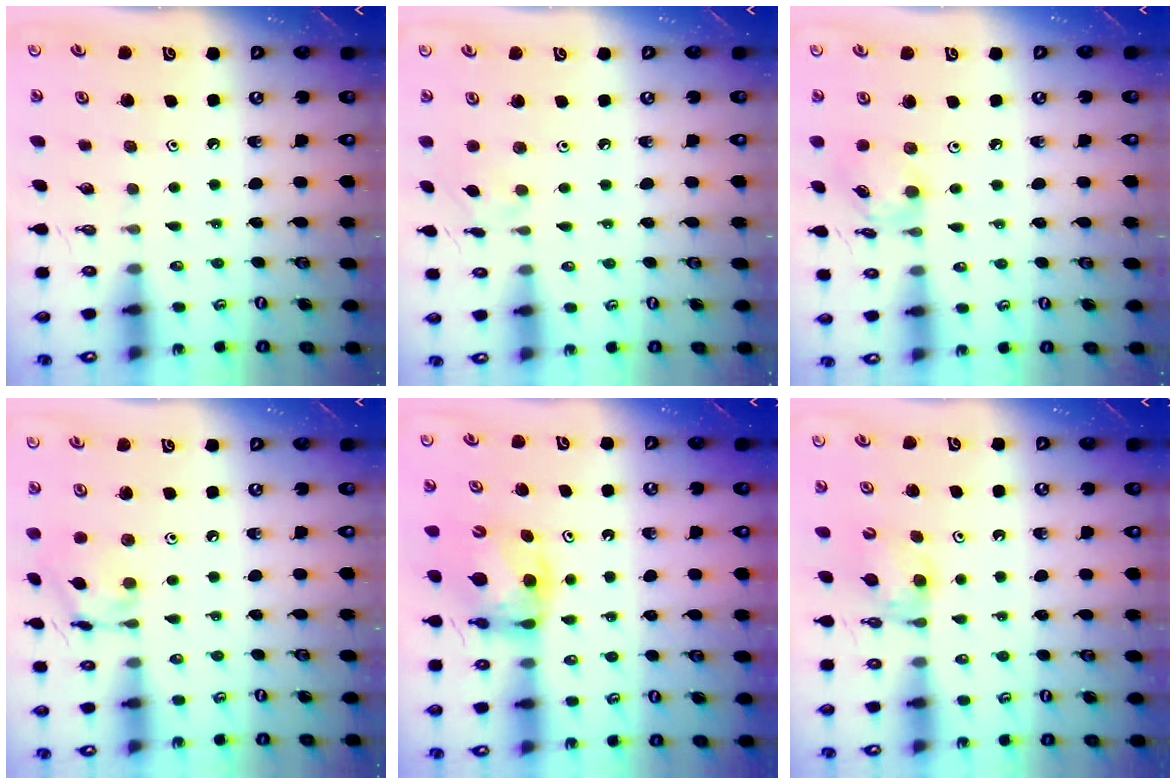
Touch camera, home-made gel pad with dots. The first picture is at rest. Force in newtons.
{"total": 2.4, "press": 2.4, "slide": 0.5}
{"total": 9.9, "press": 9.8, "slide": 0.8}
{"total": 11.2, "press": 11.2, "slide": 0.9}
{"total": 6.8, "press": 6.8, "slide": 0.4}
{"total": 5.1, "press": 5.0, "slide": 0.6}